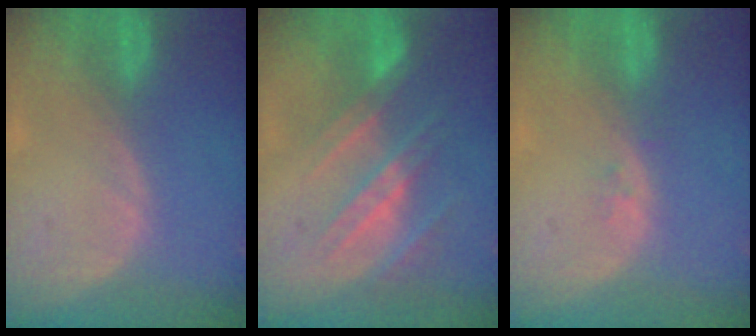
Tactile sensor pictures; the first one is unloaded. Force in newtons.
{"total": 7.8, "press": 7.4, "slide": 2.6}
{"total": 1.1, "press": 0.8, "slide": 0.7}